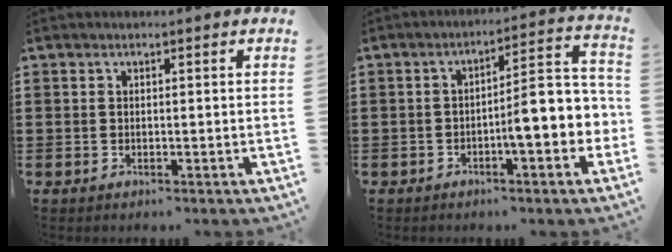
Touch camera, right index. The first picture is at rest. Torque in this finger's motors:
{"motor_torque": [2.14, 0.00, 0.71, 0.13]}